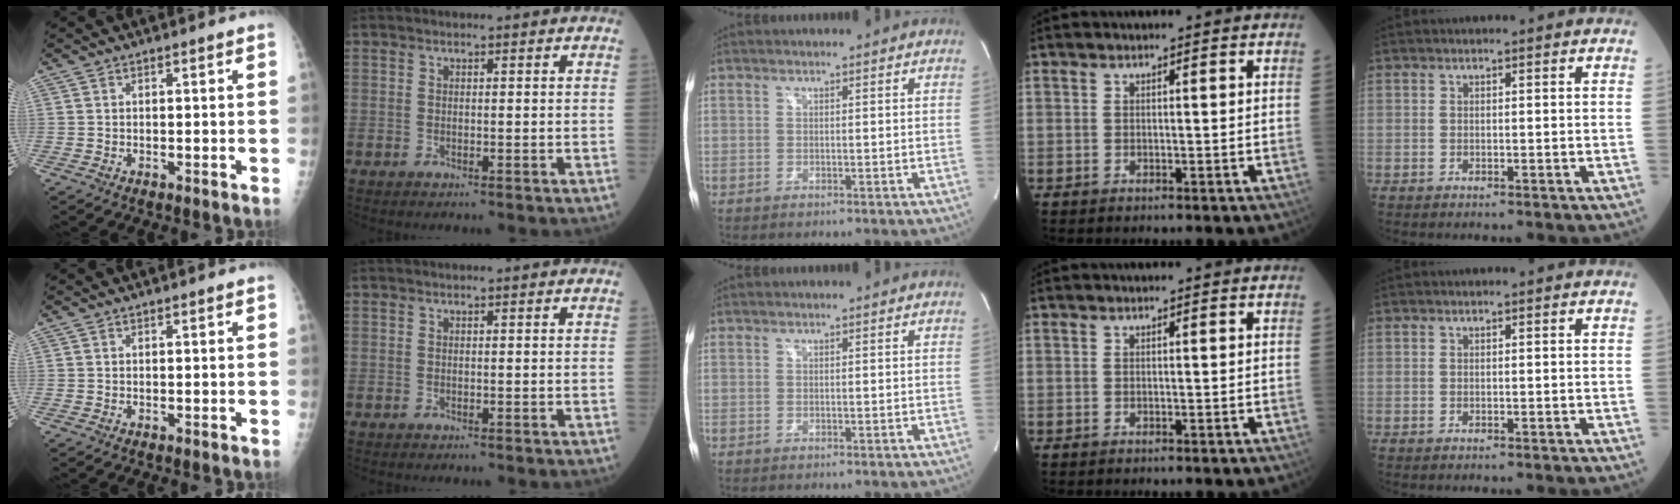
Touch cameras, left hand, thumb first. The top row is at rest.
{}